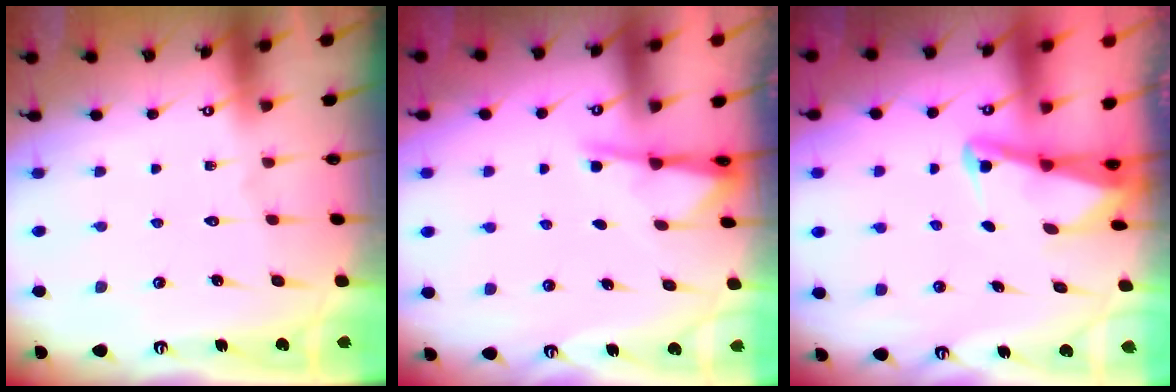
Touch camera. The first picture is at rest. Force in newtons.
{"total": 1.9, "press": 1.9, "slide": 0.3}
{"total": 2.5, "press": 2.5, "slide": 0.6}